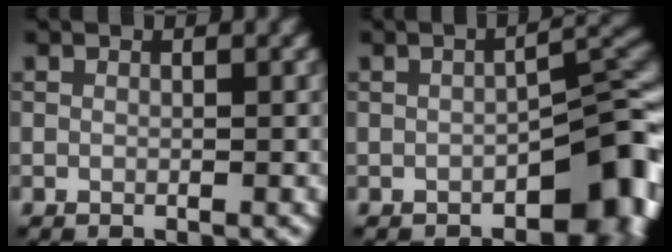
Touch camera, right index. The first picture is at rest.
{"total": 6.6, "force": [-2.9, 2.9, 5.2], "torque": [-0.046, 0.019, -0.047]}